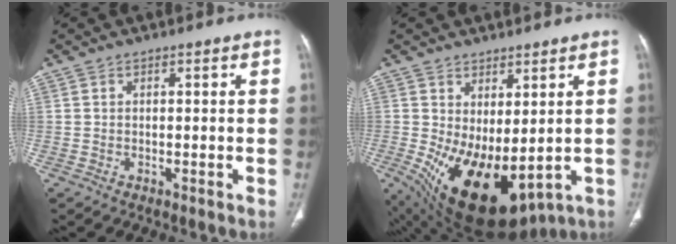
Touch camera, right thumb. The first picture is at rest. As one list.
[{"total": 15.1, "force": [-1.4, 7.4, 13.1], "torque": [-0.215, -0.020, 0.012]}]